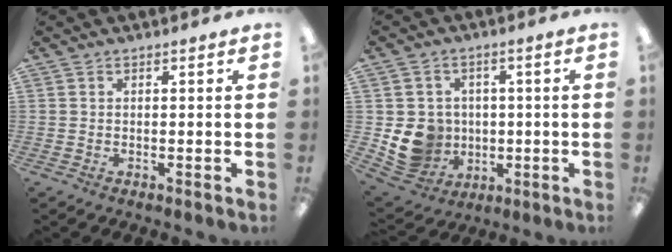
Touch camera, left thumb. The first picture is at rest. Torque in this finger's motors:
{"motor_torque": [-0.37, 1.03, 0.25, -0.25, 0.04]}